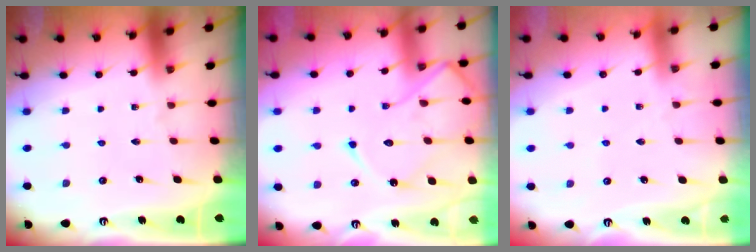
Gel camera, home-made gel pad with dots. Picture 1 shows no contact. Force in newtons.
{"total": 14.3, "press": 14.3, "slide": 1.3}
{"total": 2.4, "press": 2.4, "slide": 0.4}